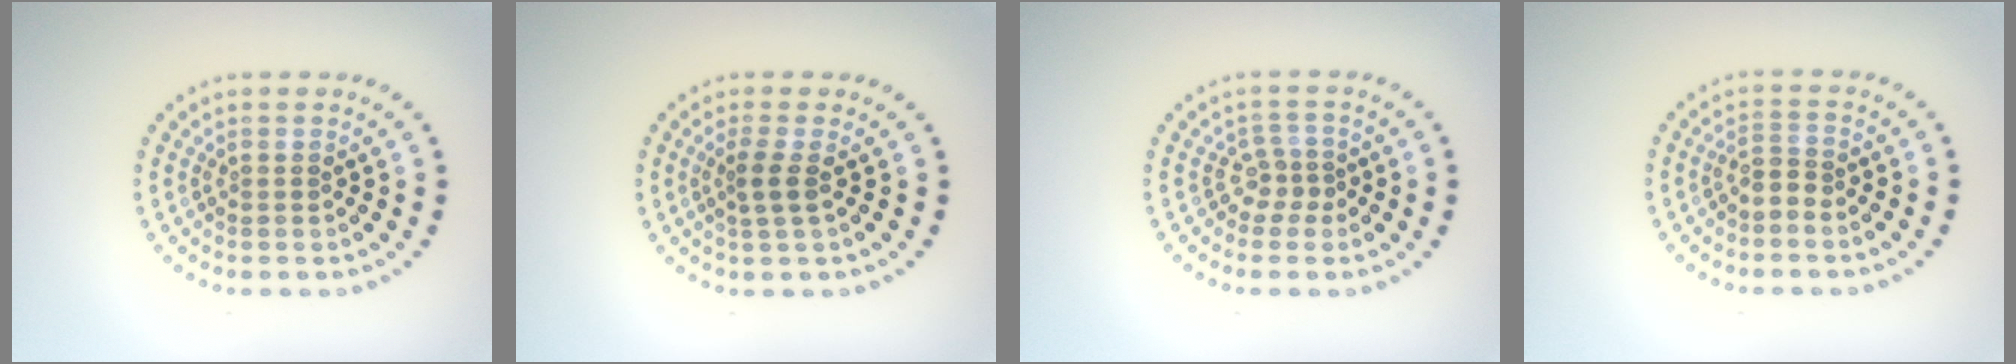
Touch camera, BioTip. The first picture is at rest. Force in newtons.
{"total": 1.7, "press": 1.3, "slide": 1.1}
{"total": 1.7, "press": 1.2, "slide": 1.3}
{"total": 1.7, "press": 1.3, "slide": 1.1}